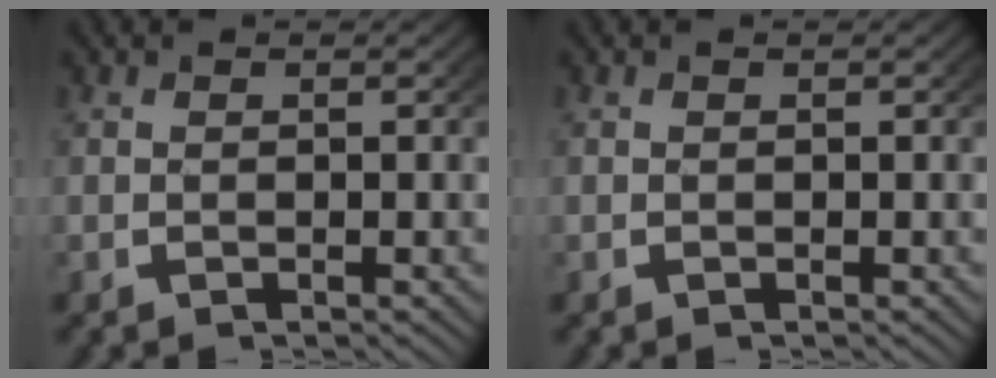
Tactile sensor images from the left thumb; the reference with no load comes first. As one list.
[{"total": 0.0}]